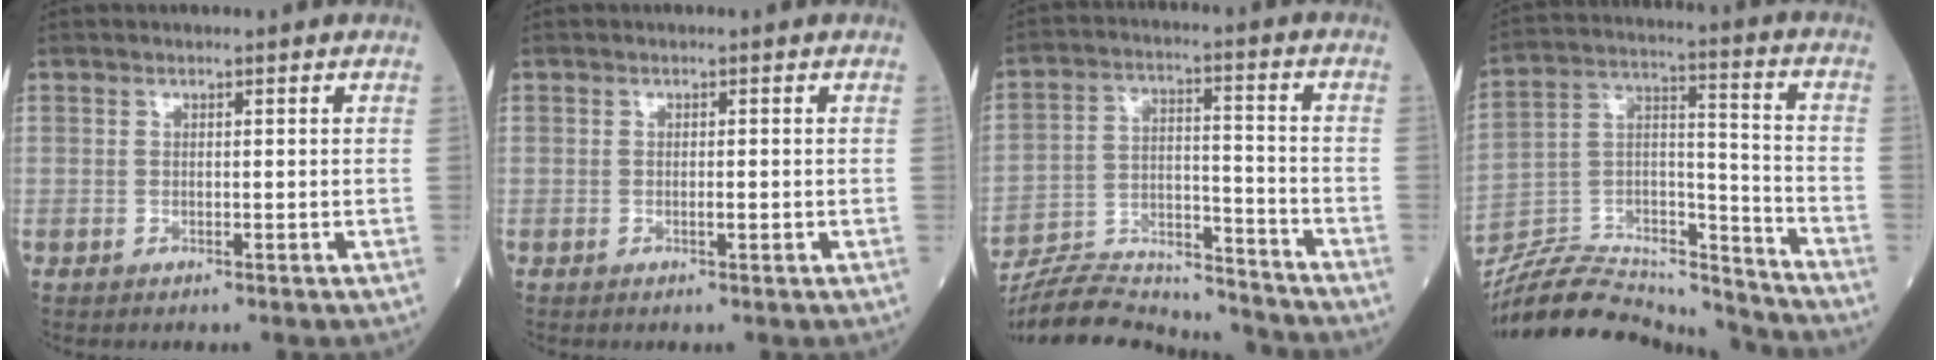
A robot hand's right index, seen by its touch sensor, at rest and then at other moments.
{"total": 1.1, "force": [-0.3, 0.4, 1.0], "torque": [-0.024, -0.001, -0.004]}
{"total": 21.9, "force": [-20.8, 3.0, 6.1], "torque": [-0.159, -0.005, -0.335]}
{"total": 23.2, "force": [-21.9, 3.4, 6.7], "torque": [-0.161, 0.021, -0.372]}